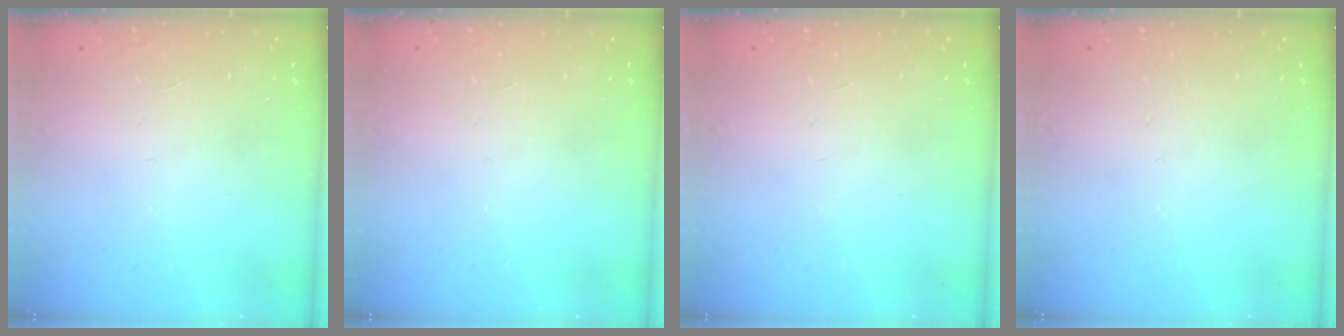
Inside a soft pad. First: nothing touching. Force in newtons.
{"total": 0.0}
{"total": 0.0}
{"total": 0.0}